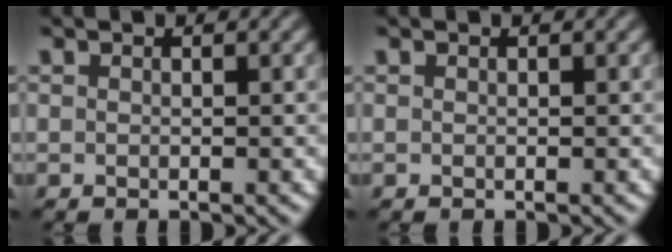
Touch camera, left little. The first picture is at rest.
{"total": 0.0}